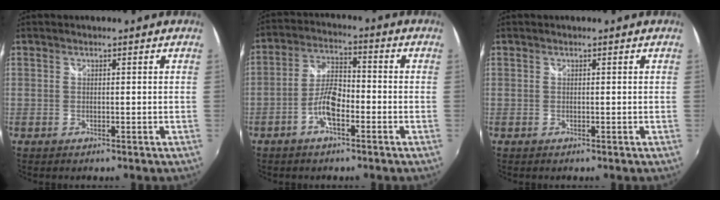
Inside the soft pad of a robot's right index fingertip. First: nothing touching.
{"total": 6.9, "force": [-3.2, 2.6, 5.5], "torque": [-0.117, 0.012, -0.060]}
{"total": 0.0}